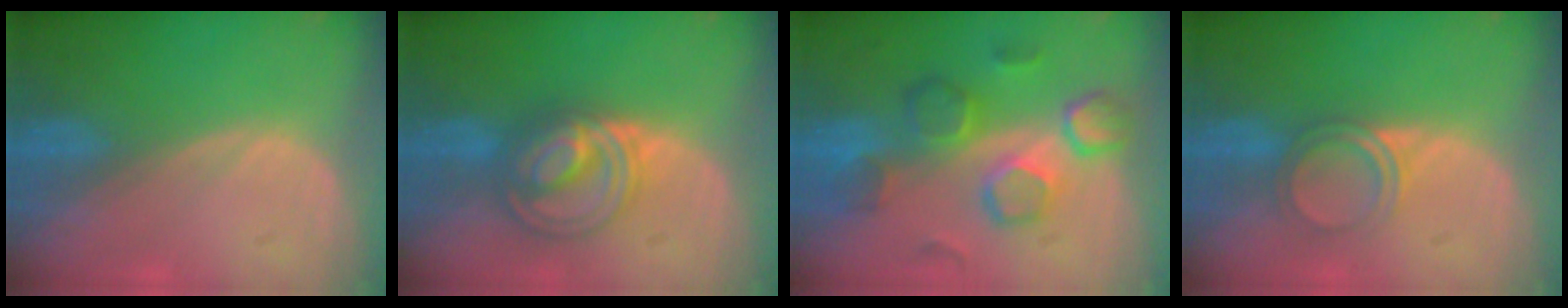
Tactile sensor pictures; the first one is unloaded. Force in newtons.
{"total": 7.4, "press": 7.3, "slide": 0.4}
{"total": 9.1, "press": 8.8, "slide": 2.0}
{"total": 3.8, "press": 3.6, "slide": 1.3}